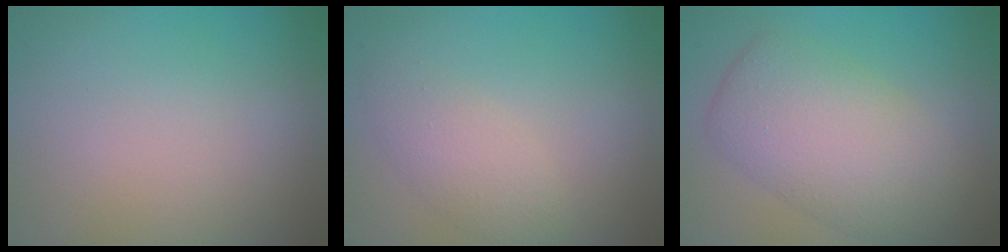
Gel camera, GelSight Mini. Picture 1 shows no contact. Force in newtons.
{"total": 2.4, "press": 2.4, "slide": 0.1}
{"total": 7.1, "press": 7.1, "slide": 0.3}